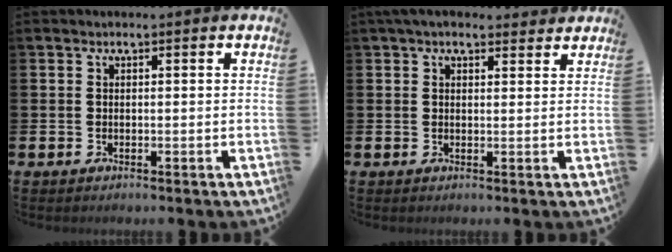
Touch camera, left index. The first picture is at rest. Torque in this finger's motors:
{"motor_torque": [1.11, -1.03, 0.27, 0.21]}